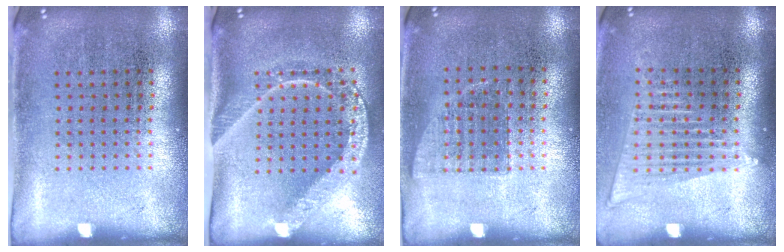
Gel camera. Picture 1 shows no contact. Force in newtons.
{"total": 2.0, "press": 1.6, "slide": 1.3}
{"total": 0.7, "press": 0.7, "slide": 0.1}
{"total": 1.6, "press": 1.4, "slide": 0.7}